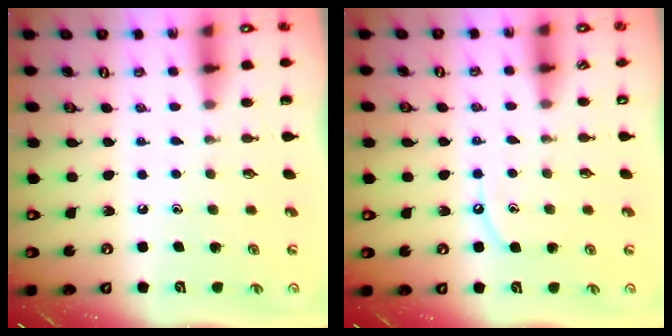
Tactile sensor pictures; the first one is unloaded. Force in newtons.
{"total": 5.6, "press": 5.6, "slide": 0.5}